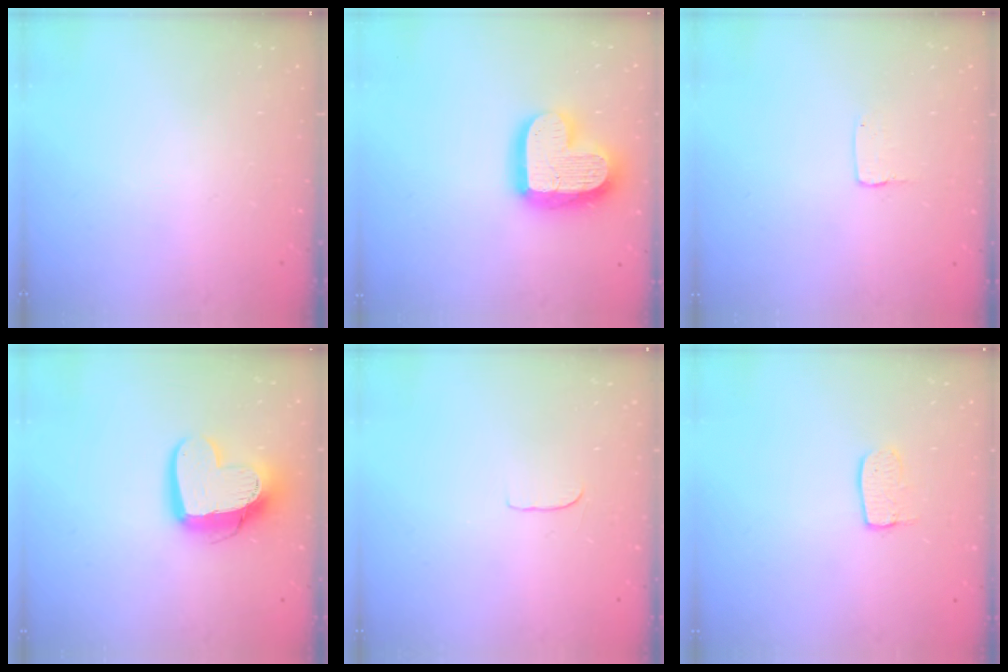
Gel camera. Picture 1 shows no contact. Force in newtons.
{"total": 18.7, "press": 18.6, "slide": 1.5}
{"total": 2.0, "press": 2.0, "slide": 0.2}
{"total": 14.9, "press": 14.8, "slide": 1.5}
{"total": 4.1, "press": 4.1, "slide": 0.3}
{"total": 6.0, "press": 6.0, "slide": 0.3}